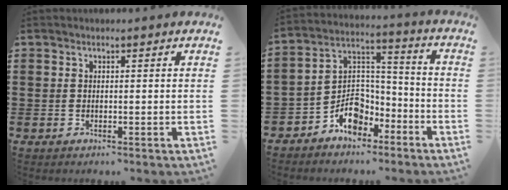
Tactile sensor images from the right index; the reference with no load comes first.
{"total": 7.5, "force": [-5.2, 4.7, 2.7], "torque": [-0.058, 0.016, -0.100]}